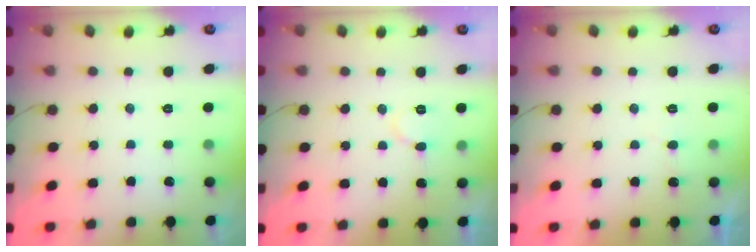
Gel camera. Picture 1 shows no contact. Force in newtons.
{"total": 4.9, "press": 4.9, "slide": 0.4}
{"total": 5.4, "press": 5.4, "slide": 0.4}